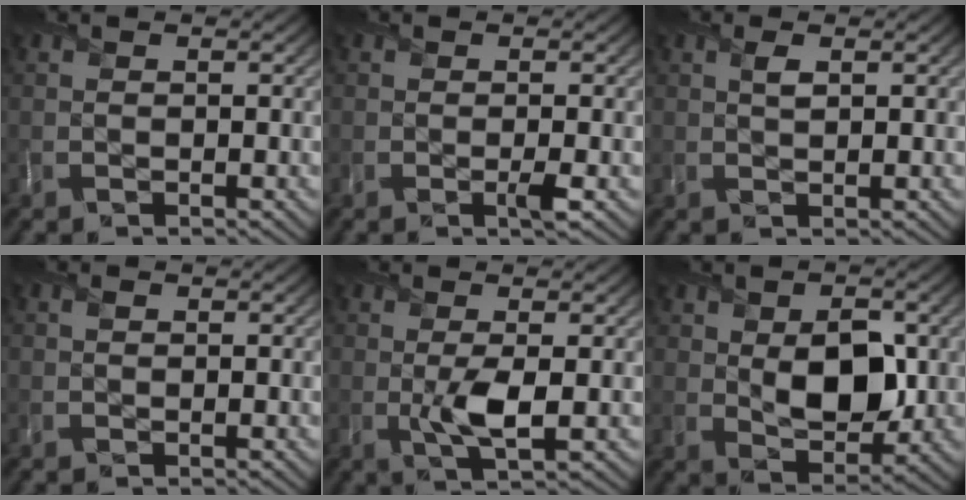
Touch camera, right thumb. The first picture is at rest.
{"total": 1.2, "force": [-0.3, 0.0, 1.1], "torque": [-0.020, -0.002, -0.009]}
{"total": 1.2, "force": [0.7, 0.4, 0.9], "torque": [-0.020, 0.000, 0.013]}
{"total": 0.6, "force": [0.3, 0.5, 0.3], "torque": [-0.004, -0.001, 0.002]}
{"total": 3.5, "force": [-0.1, 1.0, 3.4], "torque": [-0.072, -0.004, -0.002]}
{"total": 7.9, "force": [0.6, 4.8, 6.2], "torque": [-0.105, -0.006, 0.011]}